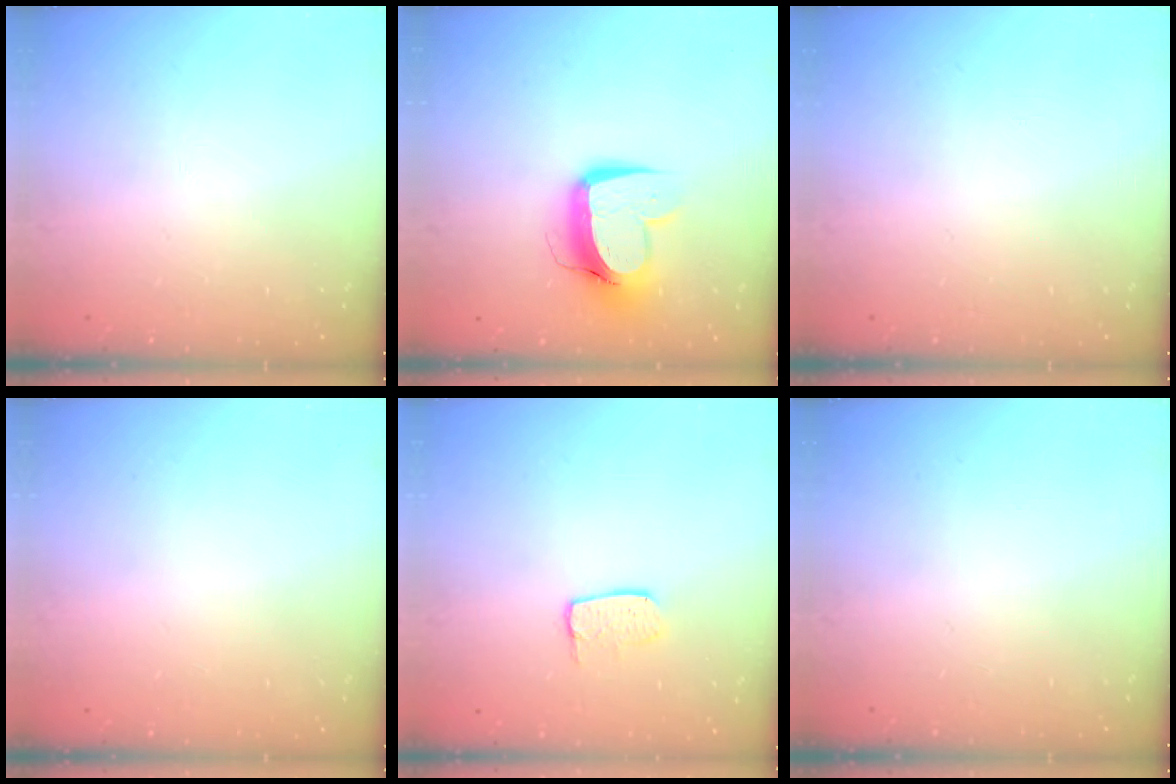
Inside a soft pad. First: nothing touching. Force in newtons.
{"total": 12.3, "press": 12.2, "slide": 1.3}
{"total": 0.0}
{"total": 0.0}
{"total": 5.5, "press": 5.5, "slide": 0.3}
{"total": 0.0}